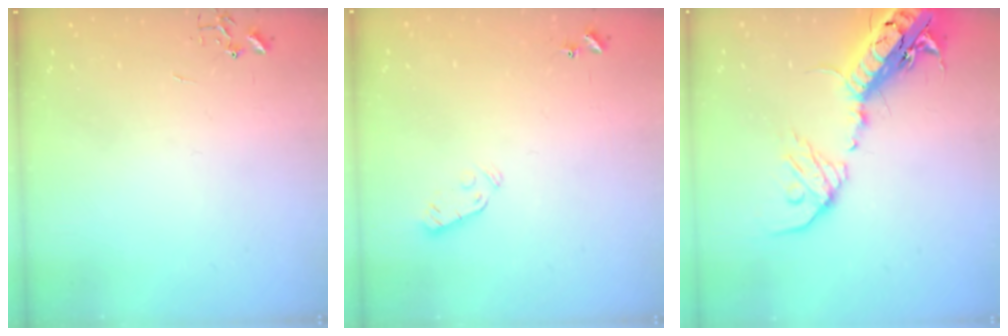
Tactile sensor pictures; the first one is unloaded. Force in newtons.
{"total": 3.0, "press": 2.9, "slide": 0.9}
{"total": 23.9, "press": 23.3, "slide": 5.5}